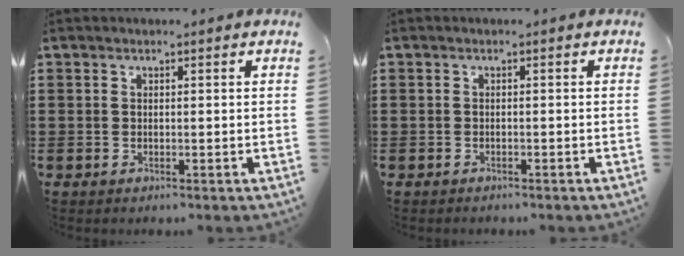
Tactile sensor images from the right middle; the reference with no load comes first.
{"total": 0.6, "force": [-0.6, 0.1, 0.0], "torque": [-0.001, 0.000, -0.014]}